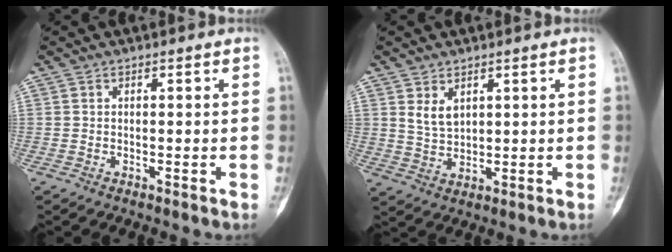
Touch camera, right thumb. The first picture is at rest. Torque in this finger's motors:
{"motor_torque": [-0.56, 0.73, 0.23, 0.20, 0.05]}